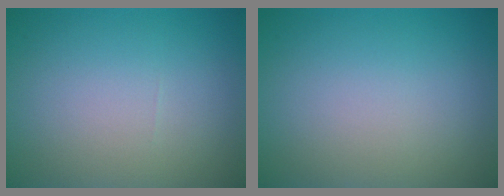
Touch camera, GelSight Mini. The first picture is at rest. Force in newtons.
{"total": 0.0}